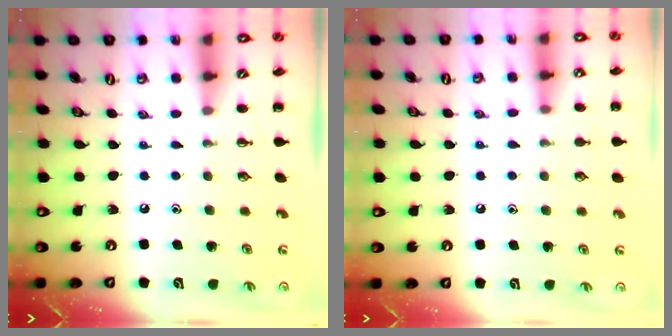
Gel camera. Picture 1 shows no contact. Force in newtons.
{"total": 6.9, "press": 6.6, "slide": 1.8}